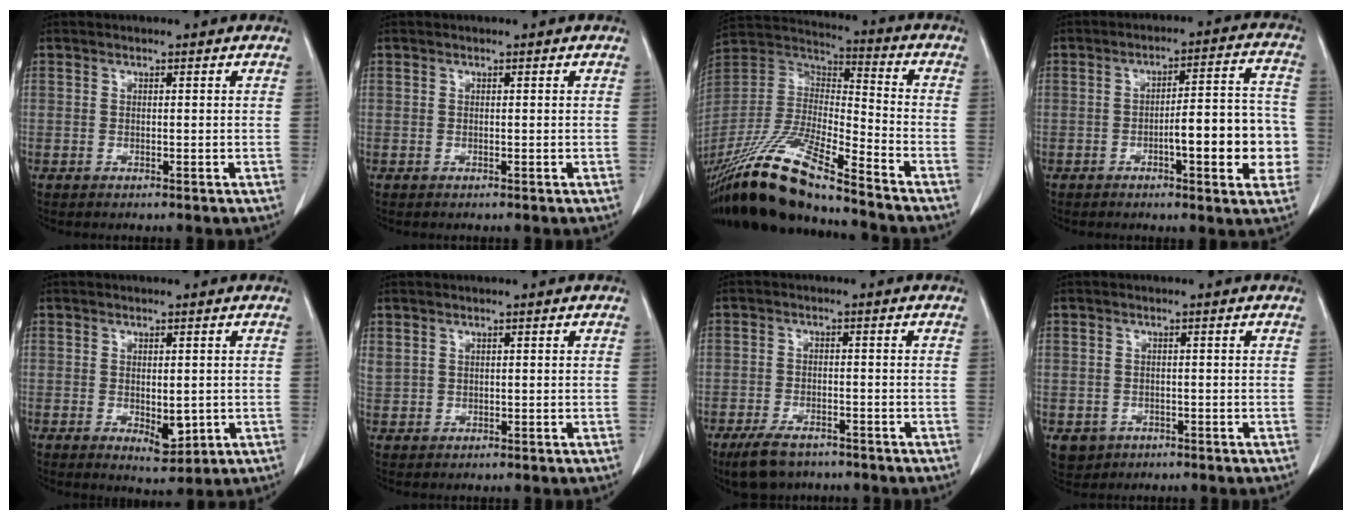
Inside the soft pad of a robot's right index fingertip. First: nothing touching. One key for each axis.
{"total": 0.0}
{"total": 19.8, "fx": -15.9, "fy": 1.4, "fz": 11.8, "tx": -0.261, "ty": -0.029, "tz": -0.303}
{"total": 12.0, "fx": -3.0, "fy": 2.5, "fz": 11.3, "tx": -0.146, "ty": 0.024, "tz": -0.038}
{"total": 4.2, "fx": -0.7, "fy": 2.0, "fz": 3.6, "tx": -0.053, "ty": -0.011, "tz": 0.001}
{"total": 2.1, "fx": 1.2, "fy": 1.4, "fz": 1.0, "tx": -0.038, "ty": 0.014, "tz": 0.036}
{"total": 6.4, "fx": -5.0, "fy": 2.6, "fz": 3.1, "tx": -0.058, "ty": -0.007, "tz": -0.080}
{"total": 3.6, "fx": -1.5, "fy": 3.2, "fz": 0.6, "tx": -0.009, "ty": 0.003, "tz": -0.018}